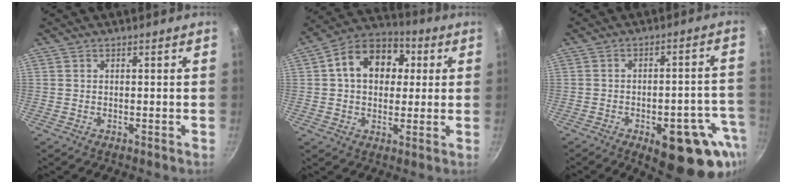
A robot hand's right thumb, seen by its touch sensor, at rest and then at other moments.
{"total": 14.4, "force": [3.0, 10.7, 9.1], "torque": [-0.114, 0.023, 0.030]}
{"total": 17.8, "force": [-8.1, 7.4, 14.0], "torque": [-0.110, 0.029, -0.098]}